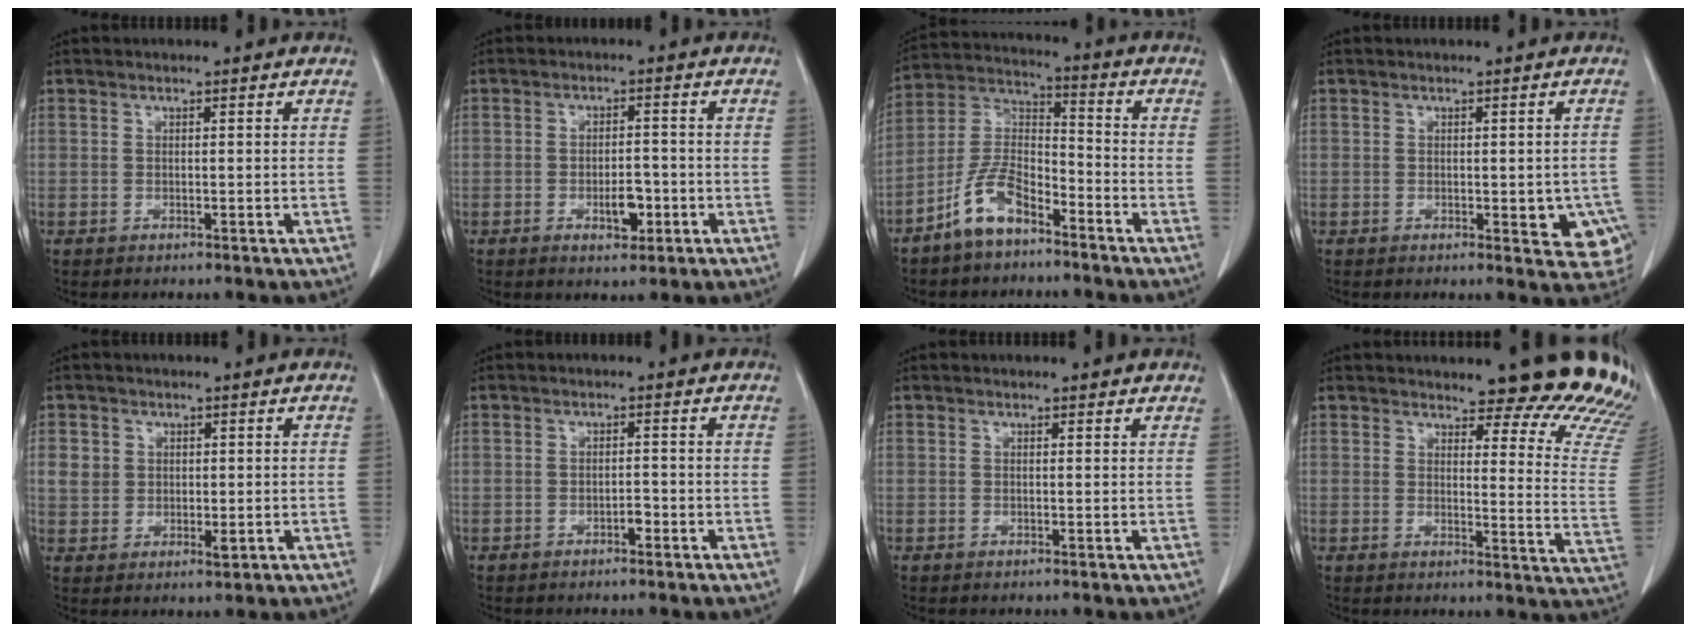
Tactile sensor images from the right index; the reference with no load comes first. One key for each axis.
{"total": 4.1, "fx": -1.5, "fy": 1.8, "fz": 3.4, "tx": -0.050, "ty": 0.003, "tz": -0.016}
{"total": 9.4, "fx": -6.3, "fy": 4.0, "fz": 5.8, "tx": -0.128, "ty": 0.011, "tz": -0.128}
{"total": 6.4, "fx": -1.8, "fy": 2.7, "fz": 5.4, "tx": -0.042, "ty": -0.002, "tz": -0.021}
{"total": 4.5, "fx": 0.9, "fy": 3.8, "fz": 2.2, "tx": -0.030, "ty": 0.001, "tz": 0.023}
{"total": 1.2, "fx": -0.7, "fy": 0.5, "fz": 0.8, "tx": -0.010, "ty": 0.004, "tz": -0.011}
{"total": 1.5, "fx": 1.3, "fy": 0.5, "fz": 0.5, "tx": -0.010, "ty": 0.003, "tz": 0.008}
{"total": 16.6, "fx": 15.7, "fy": 2.2, "fz": 5.0, "tx": -0.032, "ty": -0.117, "tz": 0.148}